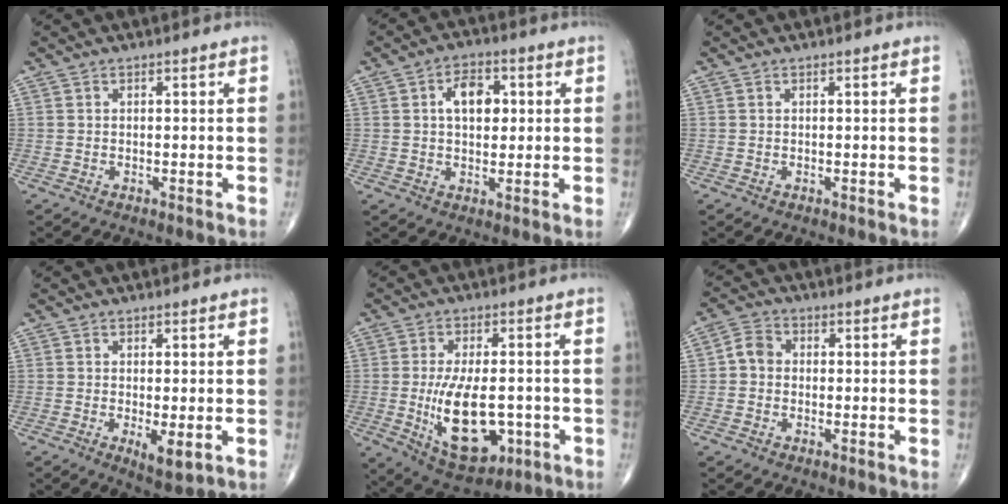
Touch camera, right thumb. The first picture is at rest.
{"total": 7.4, "force": [1.6, 4.6, 5.6], "torque": [-0.070, 0.005, 0.024]}
{"total": 0.0}
{"total": 4.3, "force": [-0.9, 1.4, 3.9], "torque": [-0.061, -0.014, -0.012]}
{"total": 15.0, "force": [-3.0, 7.6, 12.6], "torque": [-0.198, -0.005, -0.029]}
{"total": 4.0, "force": [-0.2, 3.4, 2.0], "torque": [-0.027, 0.012, -0.011]}